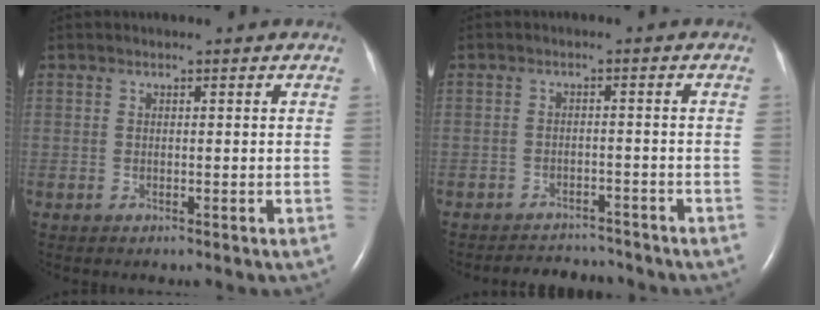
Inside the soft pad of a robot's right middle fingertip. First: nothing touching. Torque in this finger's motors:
{"motor_torque": [0.35, -0.35, -0.01, -0.01]}